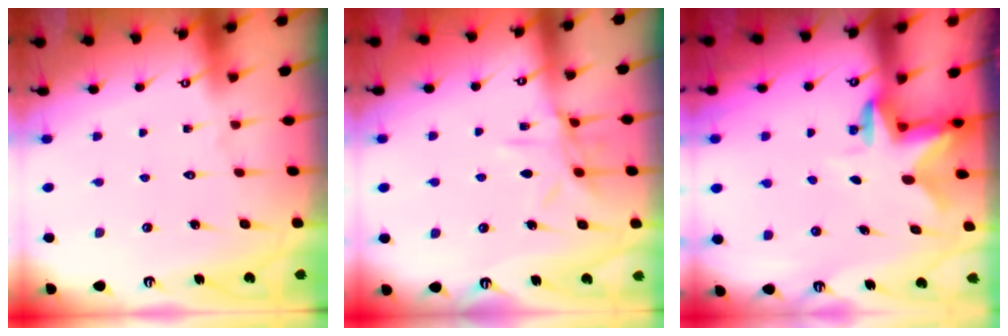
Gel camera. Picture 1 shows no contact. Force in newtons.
{"total": 8.7, "press": 8.7, "slide": 0.6}
{"total": 2.4, "press": 2.4, "slide": 0.4}